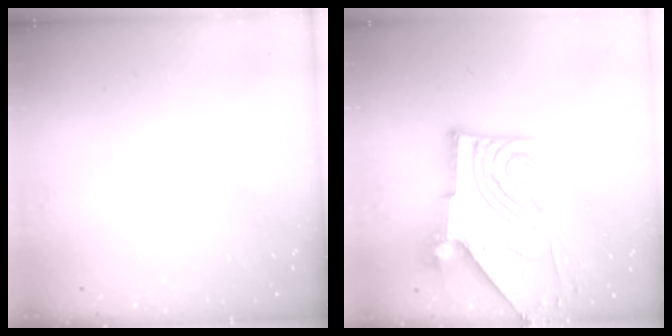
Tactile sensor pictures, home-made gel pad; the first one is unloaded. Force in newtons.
{"total": 14.8, "press": 14.7, "slide": 1.8}